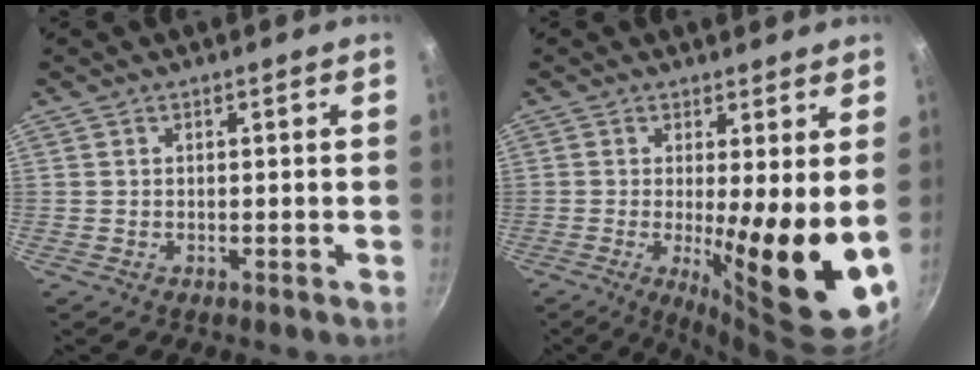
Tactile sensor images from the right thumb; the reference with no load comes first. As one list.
[{"total": 13.9, "force": [-0.3, 2.6, 13.6], "torque": [-0.187, -0.033, 0.000]}]